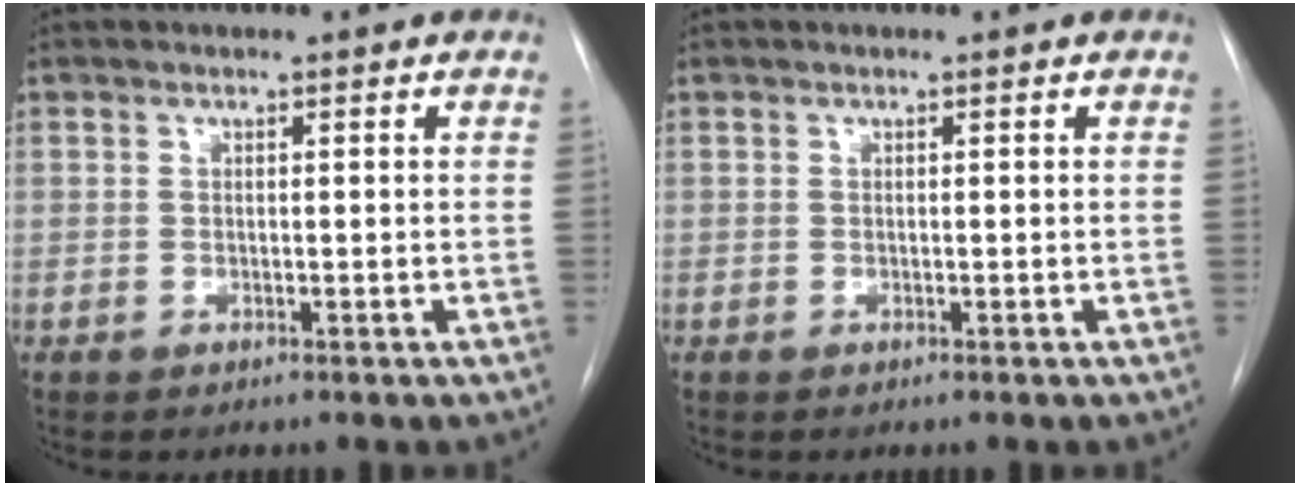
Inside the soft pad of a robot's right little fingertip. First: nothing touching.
{"total": 0.0}